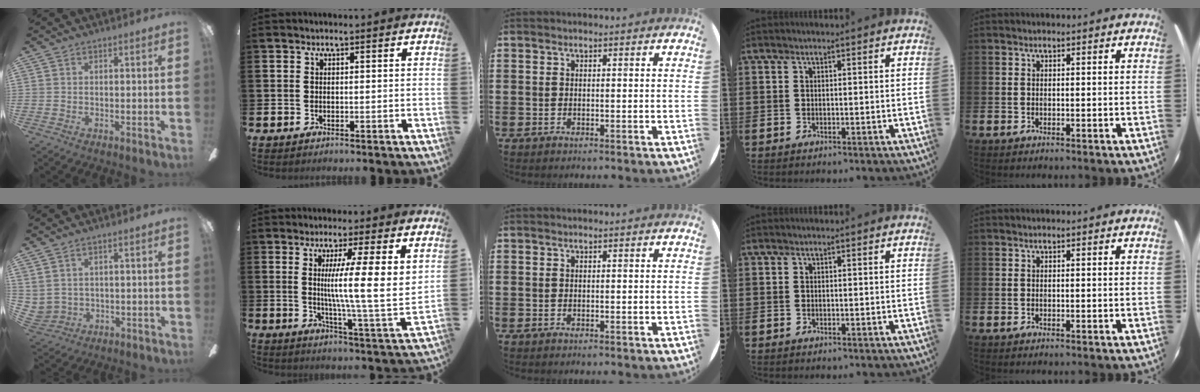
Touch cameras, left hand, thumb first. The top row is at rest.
{"thumb": {"total": 3.2, "force": [2.2, 2.4, 0.2], "torque": [-0.017, -0.010, 0.042]}, "index": {"total": 9.1, "force": [3.6, 0.1, 8.3], "torque": [-0.135, -0.040, 0.052]}}